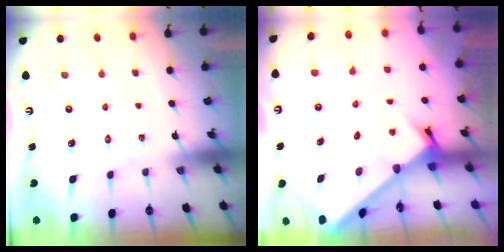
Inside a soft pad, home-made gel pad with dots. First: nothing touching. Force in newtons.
{"total": 2.0, "press": 2.0, "slide": 0.2}